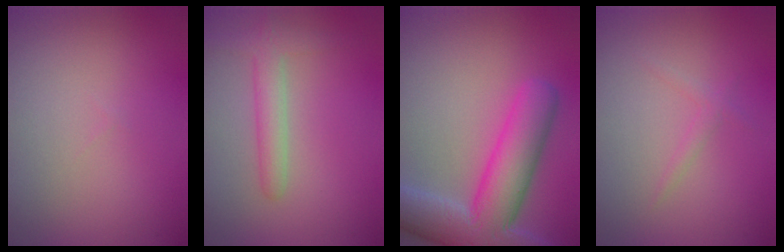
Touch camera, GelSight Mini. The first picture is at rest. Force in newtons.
{"total": 2.6, "press": 2.6, "slide": 0.1}
{"total": 9.6, "press": 9.6, "slide": 0.6}
{"total": 0.8, "press": 0.8, "slide": 0.0}